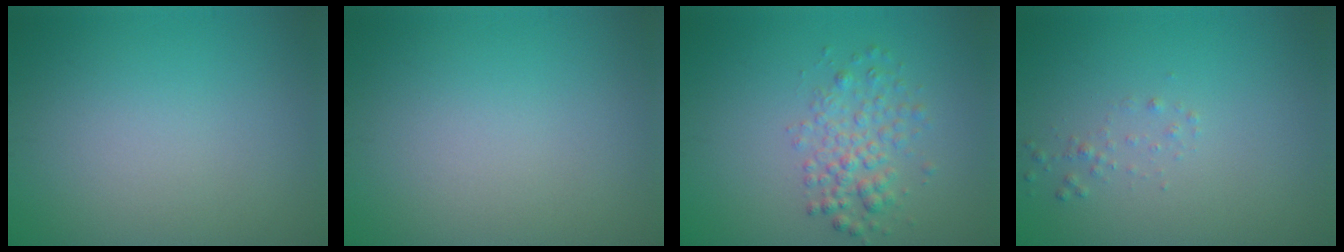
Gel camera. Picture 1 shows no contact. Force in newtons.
{"total": 0.0}
{"total": 2.8, "press": 2.8, "slide": 0.1}
{"total": 0.7, "press": 0.7, "slide": 0.0}